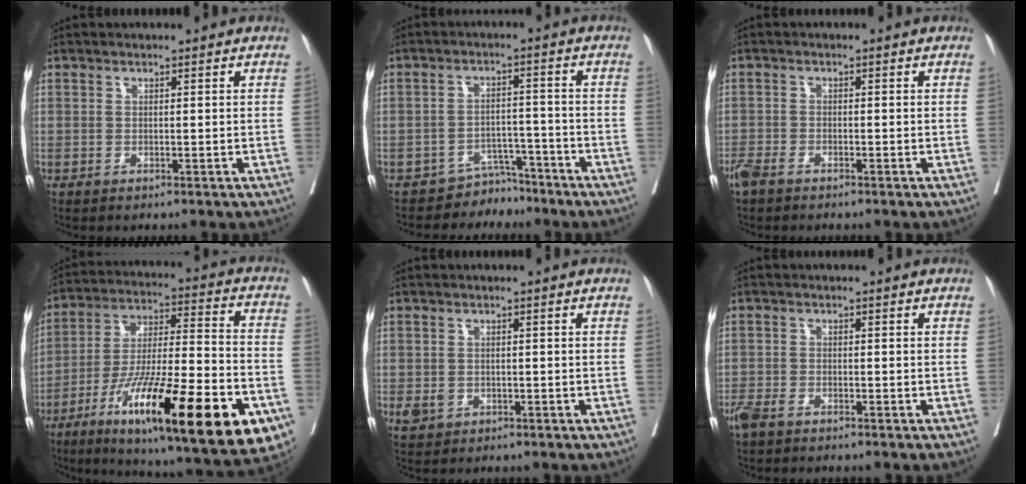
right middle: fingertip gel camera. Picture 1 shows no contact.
{"total": 4.2, "force": [-3.6, 2.0, -0.7], "torque": [0.019, 0.023, -0.054]}
{"total": 2.9, "force": [-2.5, 0.8, 1.3], "torque": [-0.025, -0.004, -0.048]}
{"total": 30.6, "force": [-13.5, 5.3, 27.0], "torque": [-0.378, -0.043, -0.216]}
{"total": 2.1, "force": [-0.7, 1.8, 0.8], "torque": [-0.009, 0.004, -0.004]}
{"total": 3.1, "force": [-2.6, 1.0, 1.5], "torque": [-0.030, -0.004, -0.049]}